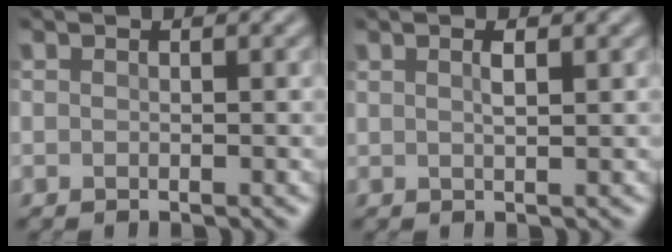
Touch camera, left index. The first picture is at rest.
{"total": 1.3, "force": [0.5, 0.3, 1.1], "torque": [-0.020, 0.003, 0.006]}